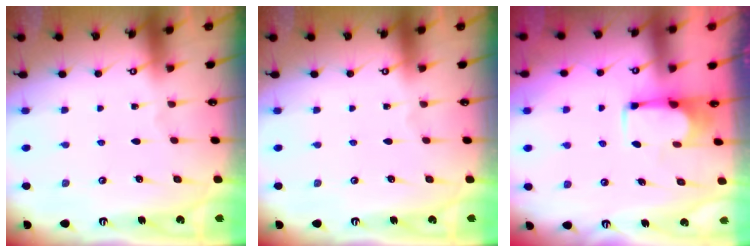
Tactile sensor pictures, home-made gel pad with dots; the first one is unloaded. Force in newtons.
{"total": 0.0}
{"total": 1.8, "press": 1.6, "slide": 0.8}